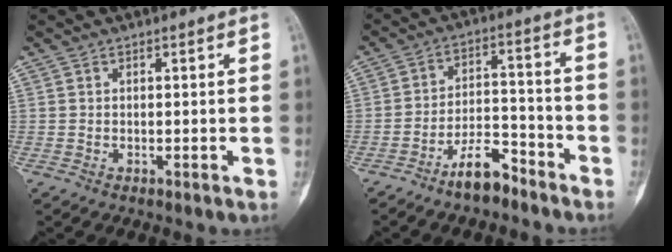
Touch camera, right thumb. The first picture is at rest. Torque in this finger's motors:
{"motor_torque": [1.26, 0.27, 0.58, -0.99, 0.17]}